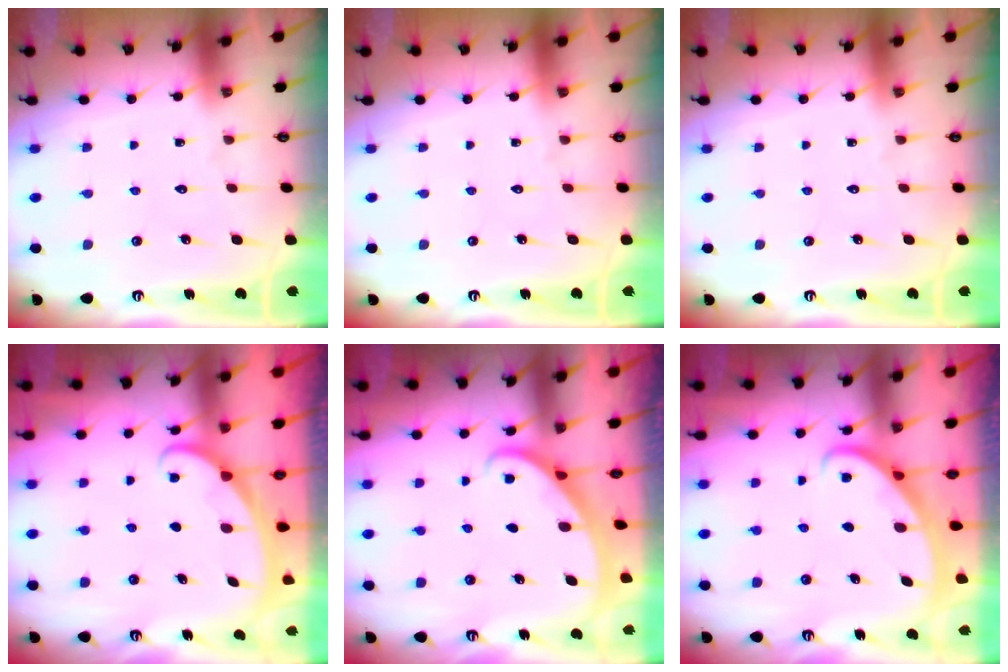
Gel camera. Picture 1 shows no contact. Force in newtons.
{"total": 0.0}
{"total": 0.0}
{"total": 3.4, "press": 3.4, "slide": 0.2}
{"total": 2.0, "press": 2.0, "slide": 0.1}
{"total": 3.0, "press": 3.0, "slide": 0.1}